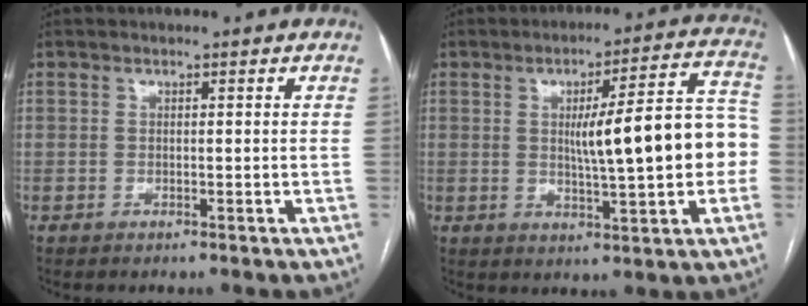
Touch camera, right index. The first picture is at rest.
{"total": 14.3, "force": [-0.3, 2.2, 14.1], "torque": [-0.188, 0.033, 0.000]}